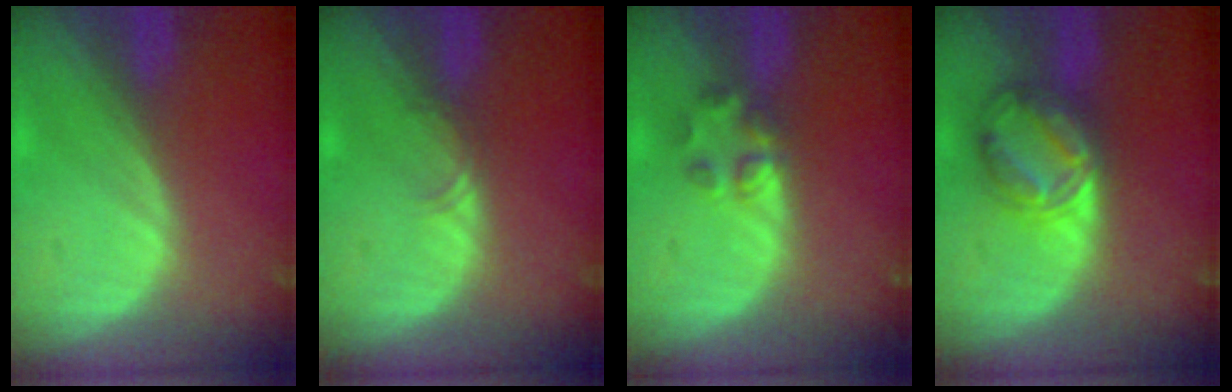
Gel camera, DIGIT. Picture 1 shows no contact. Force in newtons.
{"total": 1.1, "press": 1.1, "slide": 0.1}
{"total": 2.7, "press": 2.6, "slide": 0.9}
{"total": 6.4, "press": 6.4, "slide": 0.4}